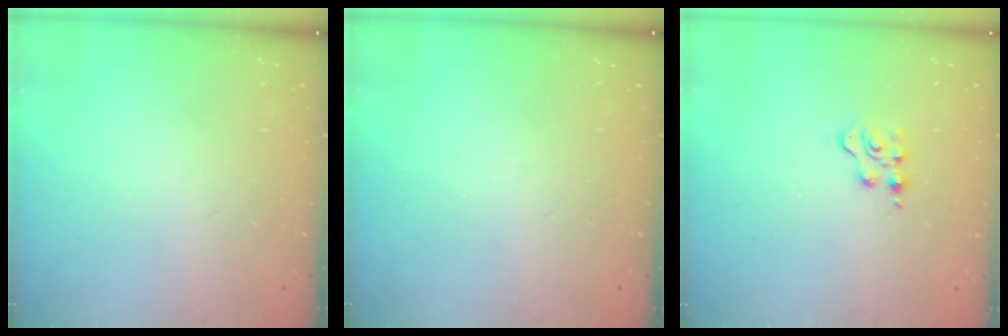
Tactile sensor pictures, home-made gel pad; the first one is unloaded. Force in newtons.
{"total": 0.0}
{"total": 3.8, "press": 3.8, "slide": 0.5}